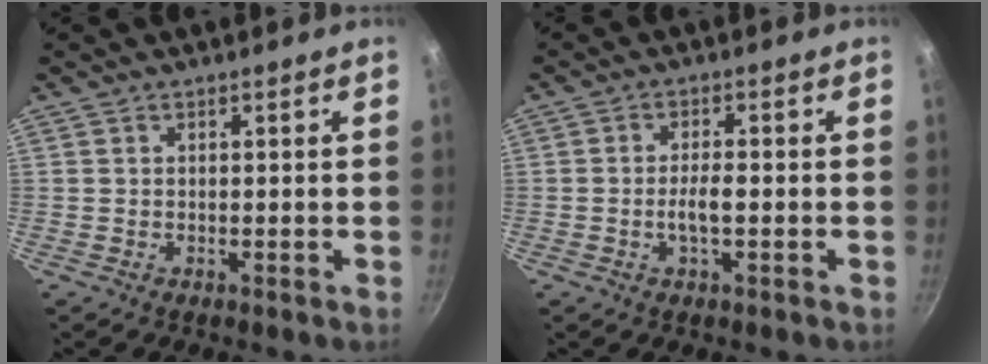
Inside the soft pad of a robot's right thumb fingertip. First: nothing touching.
{"total": 3.7, "force": [-0.8, 1.1, 3.4], "torque": [-0.063, 0.010, -0.017]}